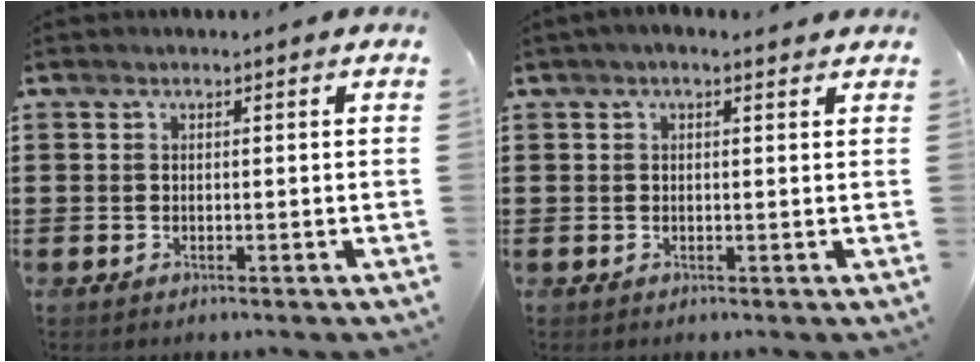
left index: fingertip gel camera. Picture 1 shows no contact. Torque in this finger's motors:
{"motor_torque": [0.77, -0.72, 0.30, 0.01]}